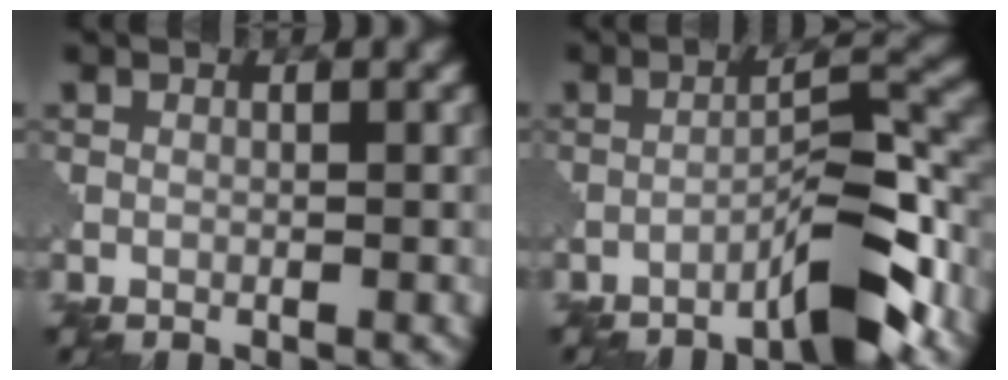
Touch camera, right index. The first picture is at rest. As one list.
[{"total": 5.0, "force": [-3.6, 0.5, 3.4], "torque": [-0.049, 0.018, -0.061]}]